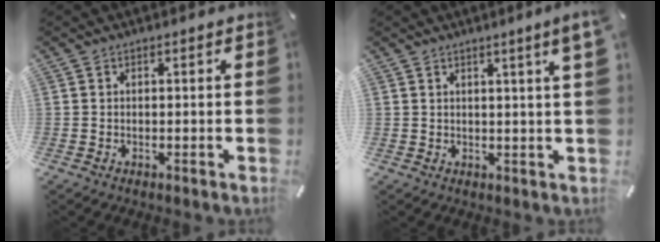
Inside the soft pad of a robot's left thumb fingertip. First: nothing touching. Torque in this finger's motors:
{"motor_torque": [1.39, 3.52, 1.18, -1.04, 0.36]}